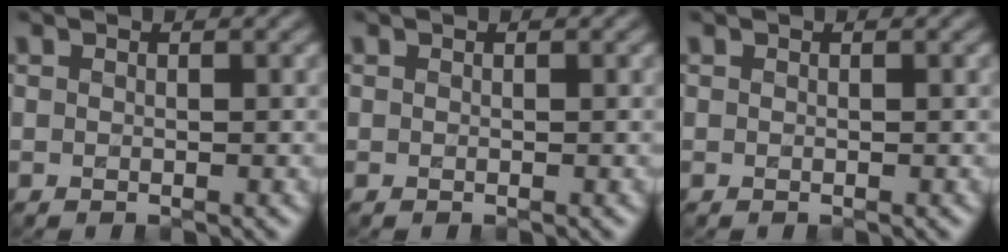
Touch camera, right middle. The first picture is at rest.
{"total": 0.0}
{"total": 0.0}